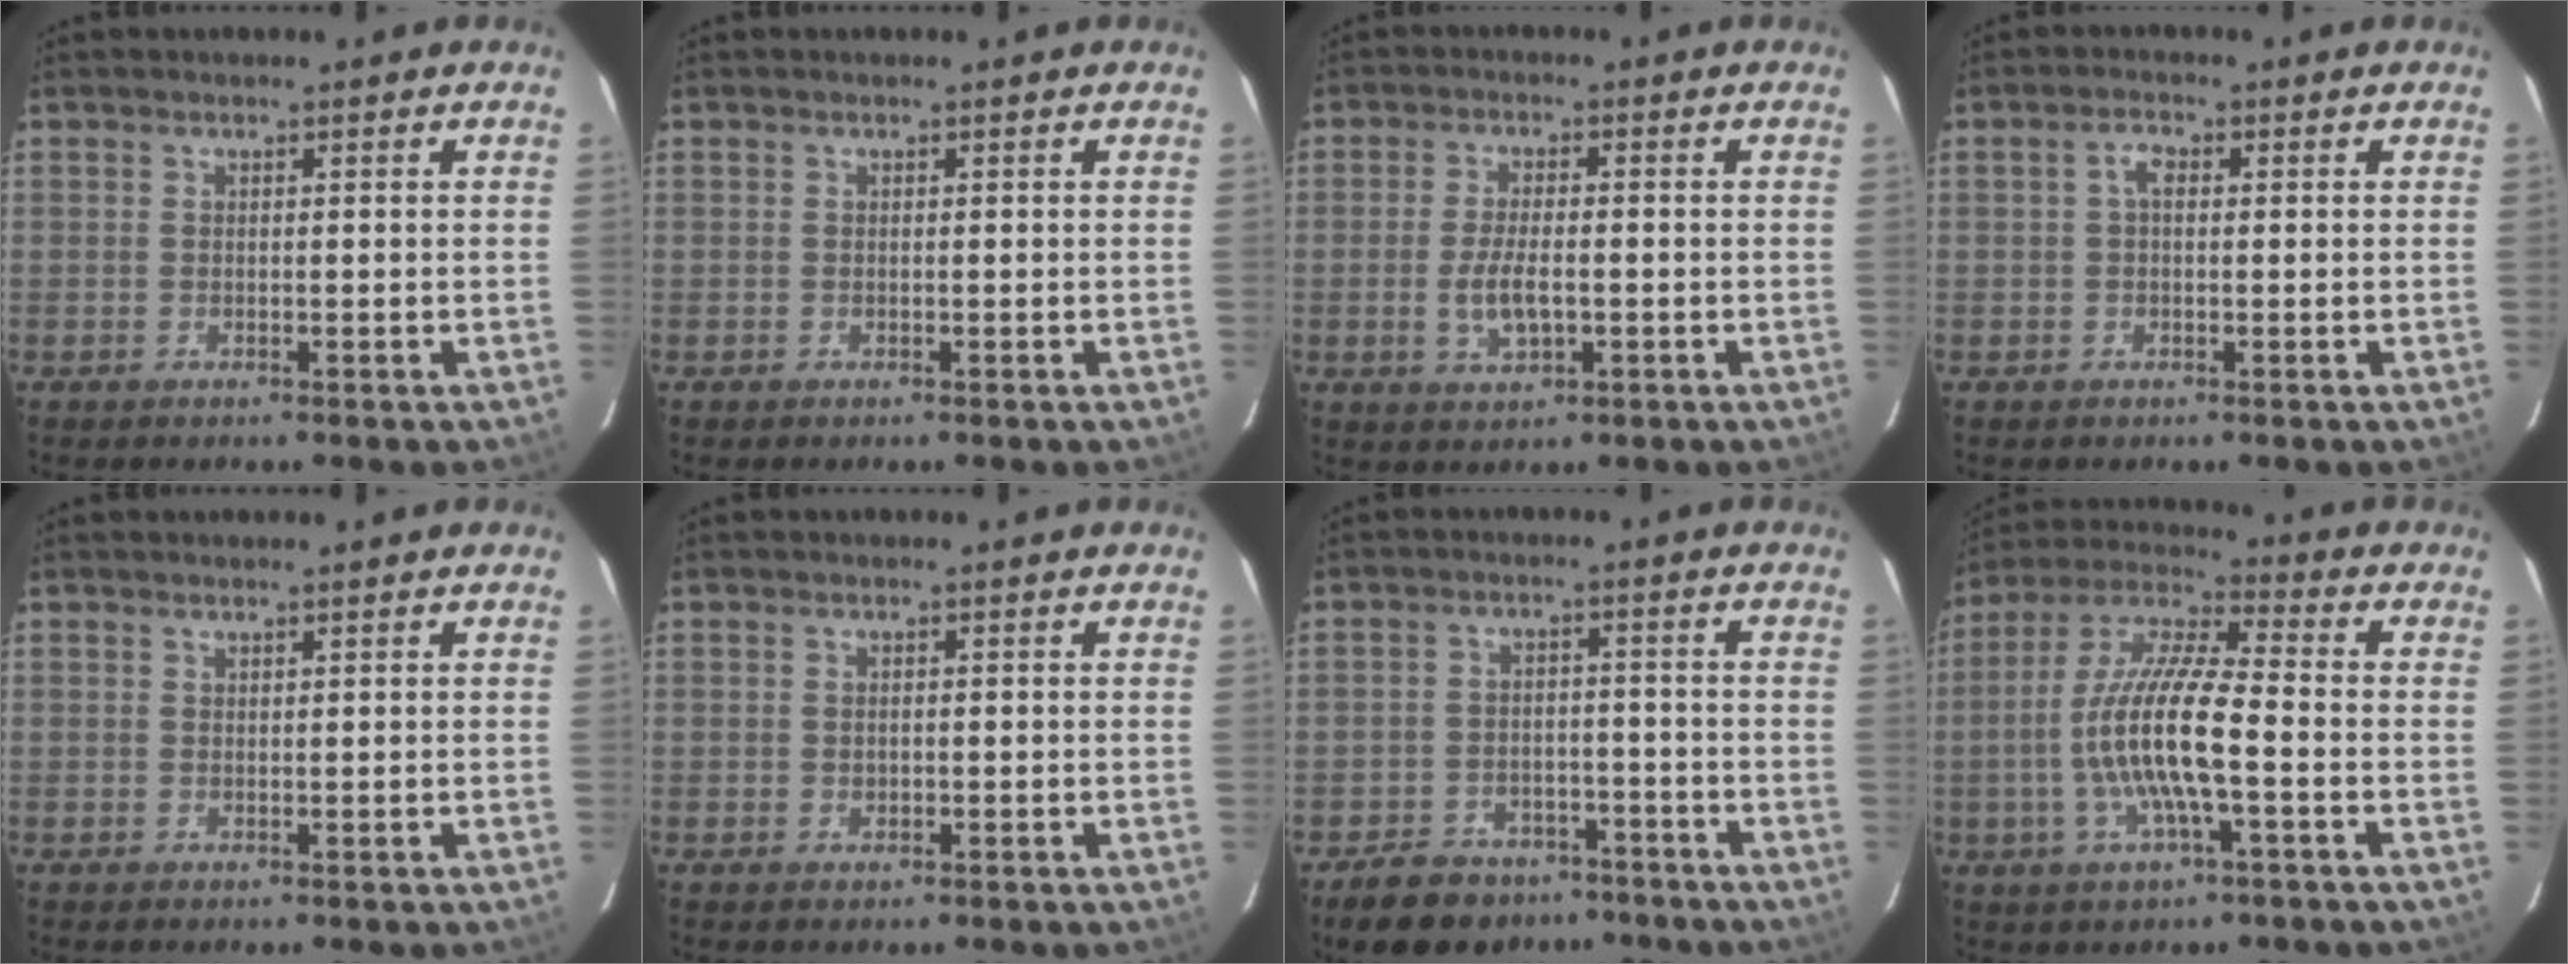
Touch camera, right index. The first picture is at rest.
{"total": 0.0}
{"total": 5.7, "force": [-1.4, 2.3, 5.0], "torque": [-0.101, -0.006, -0.022]}
{"total": 2.0, "force": [0.2, 1.1, 1.6], "torque": [-0.033, 0.009, 0.003]}
{"total": 0.5, "force": [0.5, -0.1, 0.1], "torque": [-0.005, -0.003, 0.009]}
{"total": 0.9, "force": [-0.2, 0.8, 0.5], "torque": [-0.006, 0.000, -0.002]}
{"total": 11.4, "force": [-8.4, 6.8, 3.7], "torque": [-0.098, 0.014, -0.112]}
{"total": 13.9, "force": [-3.1, 2.6, 13.3], "torque": [-0.264, 0.000, -0.063]}